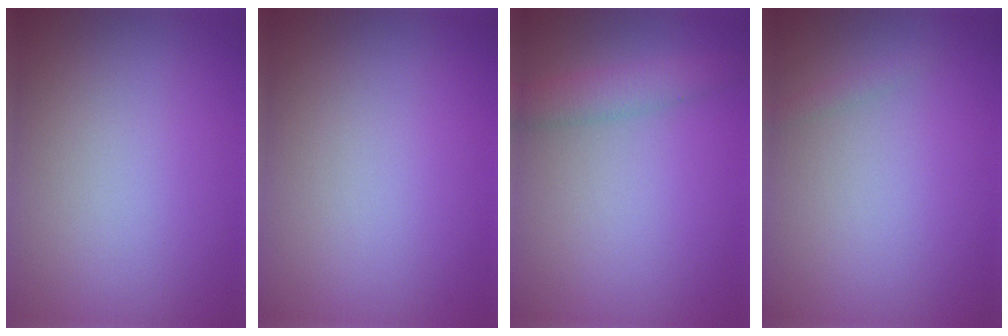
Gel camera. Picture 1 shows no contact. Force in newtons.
{"total": 0.0}
{"total": 2.5, "press": 2.5, "slide": 0.1}
{"total": 0.6, "press": 0.6, "slide": 0.0}